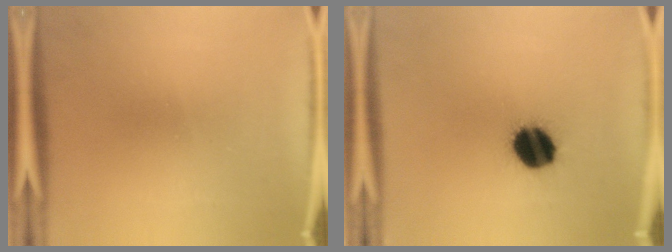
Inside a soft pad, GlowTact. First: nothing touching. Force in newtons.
{"total": 12.1}